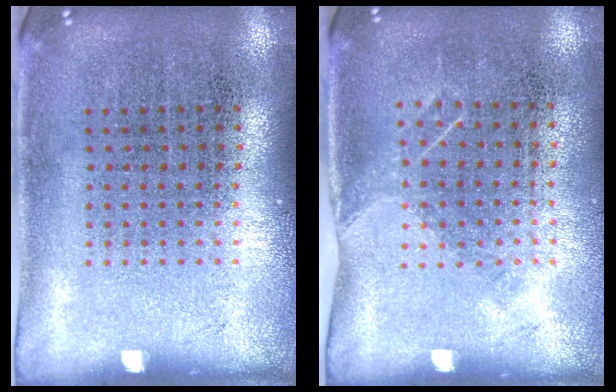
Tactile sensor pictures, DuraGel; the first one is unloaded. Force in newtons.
{"total": 1.1, "press": 0.8, "slide": 0.6}